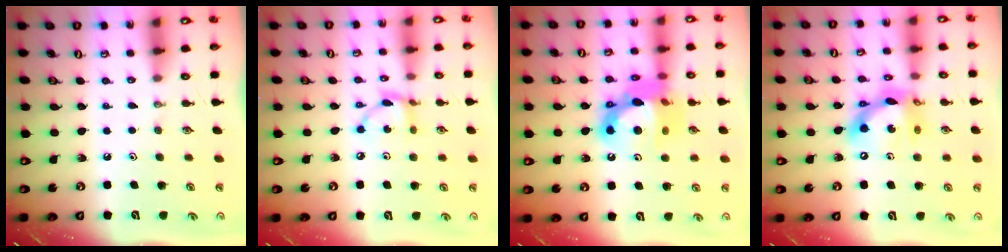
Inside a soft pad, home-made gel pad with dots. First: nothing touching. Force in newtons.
{"total": 8.1, "press": 8.1, "slide": 0.2}
{"total": 16.4, "press": 16.3, "slide": 1.6}
{"total": 13.3, "press": 13.2, "slide": 1.4}